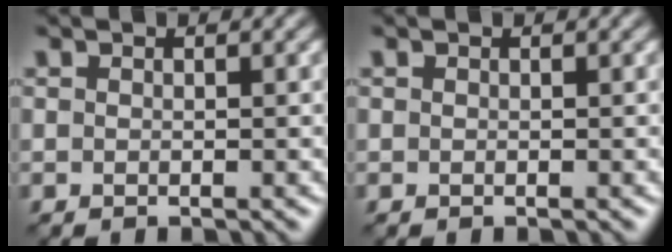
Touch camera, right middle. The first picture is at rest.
{"total": 0.0}